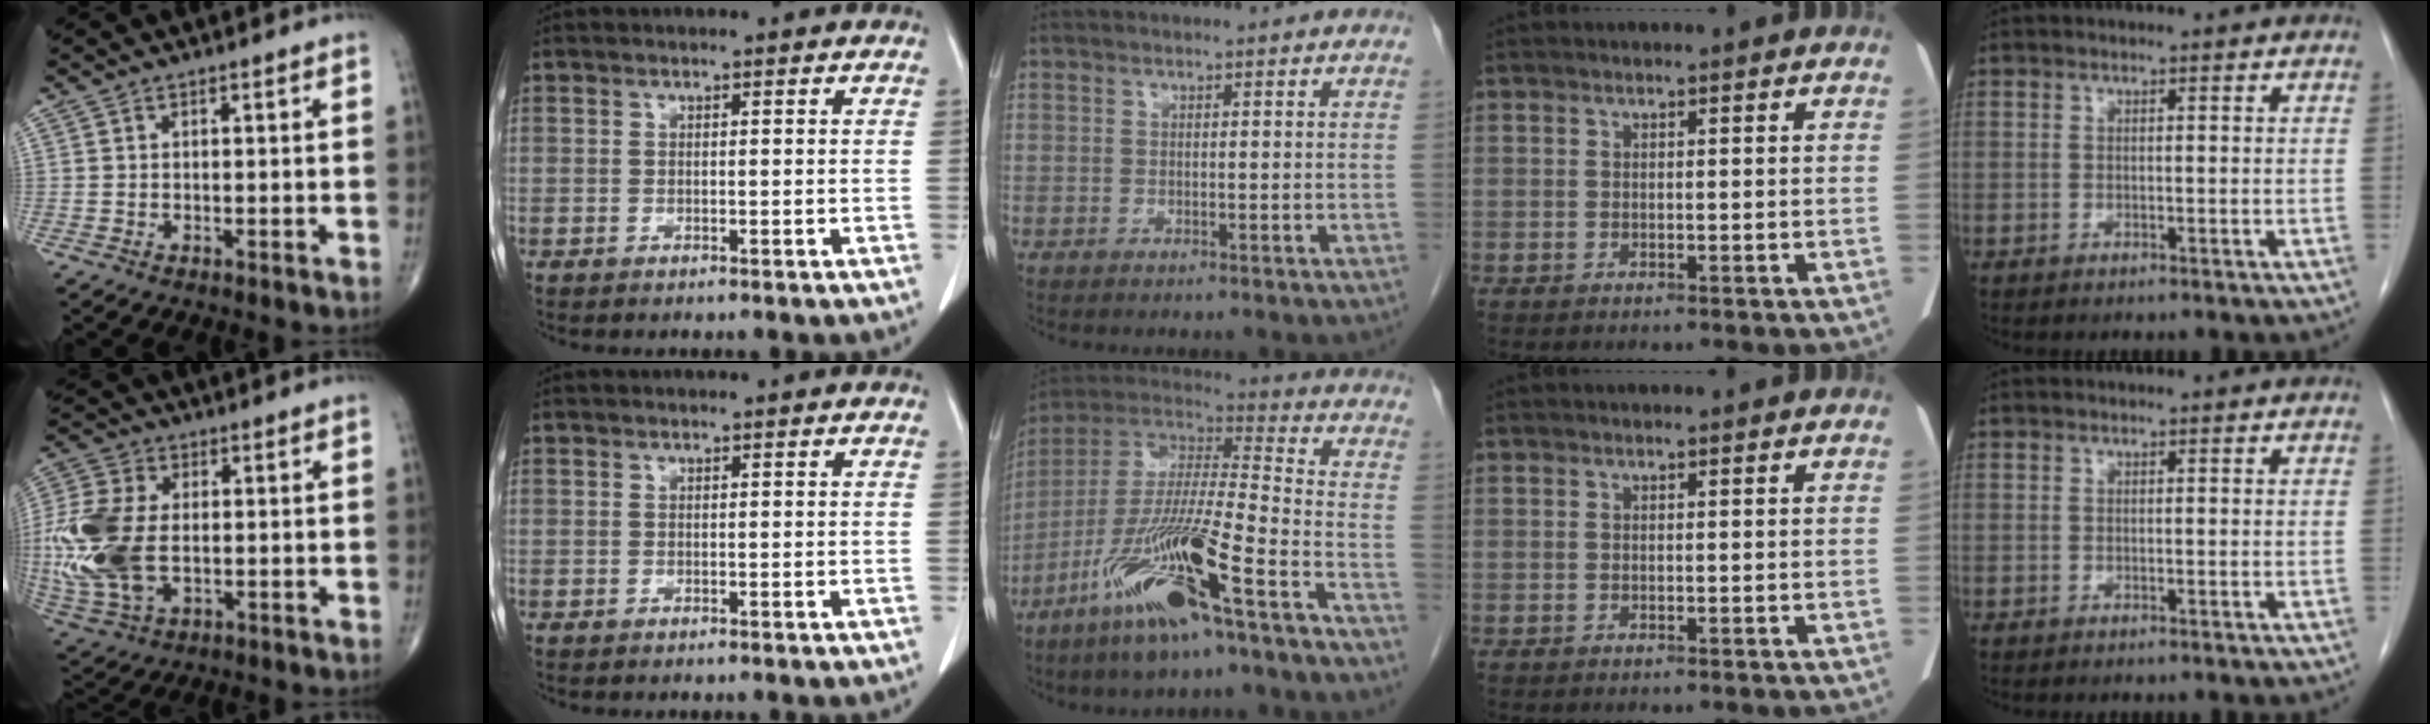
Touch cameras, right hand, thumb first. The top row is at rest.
{"thumb": {"total": 18.8, "force": [-1.0, 11.4, 14.9], "torque": [-0.363, -0.008, -0.011]}, "middle": {"total": 20.2, "force": [-12.2, 2.0, 16.0], "torque": [-0.318, -0.028, -0.221]}}